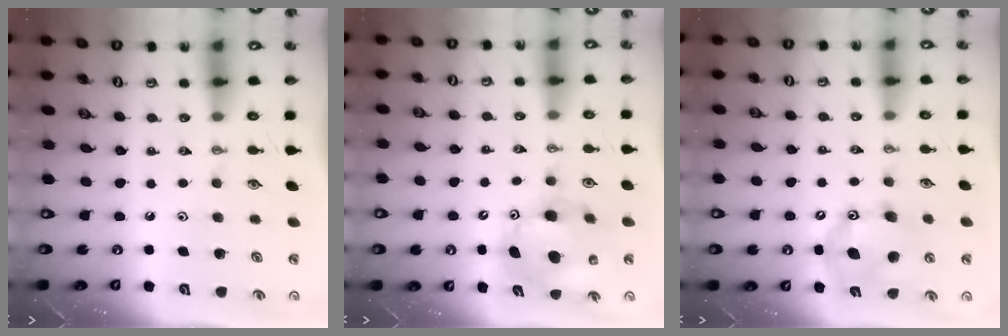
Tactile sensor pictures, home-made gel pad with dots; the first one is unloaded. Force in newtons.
{"total": 13.7, "press": 13.5, "slide": 2.3}
{"total": 13.7, "press": 13.7, "slide": 0.2}